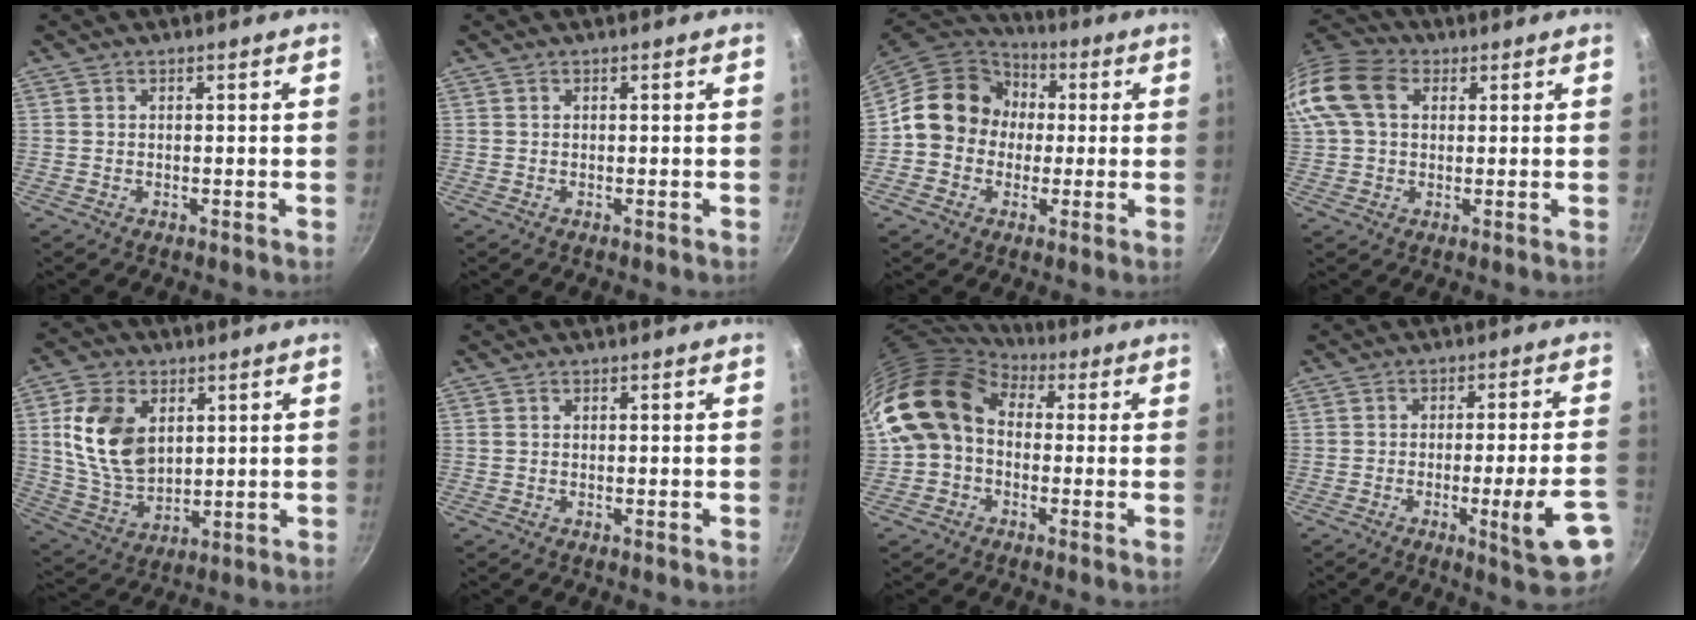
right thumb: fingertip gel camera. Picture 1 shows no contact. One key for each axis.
{"total": 0.0}
{"total": 13.7, "fx": 0.5, "fy": 12.2, "fz": 6.1, "tx": -0.060, "ty": 0.033, "tz": -0.009}
{"total": 14.1, "fx": 3.5, "fy": 10.2, "fz": 9.0, "tx": -0.185, "ty": 0.026, "tz": 0.050}
{"total": 14.5, "fx": 3.6, "fy": 9.9, "fz": 10.0, "tx": -0.167, "ty": -0.020, "tz": 0.078}
{"total": 0.0}
{"total": 13.4, "fx": 0.9, "fy": 10.4, "fz": 8.3, "tx": -0.132, "ty": 0.031, "tz": -0.001}
{"total": 11.2, "fx": -4.4, "fy": 1.6, "fz": 10.2, "tx": -0.129, "ty": 0.018, "tz": -0.054}